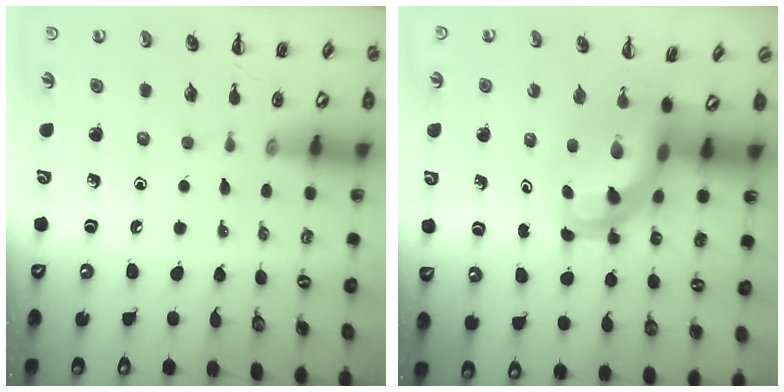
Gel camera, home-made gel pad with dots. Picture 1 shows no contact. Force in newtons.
{"total": 5.5, "press": 5.3, "slide": 1.4}